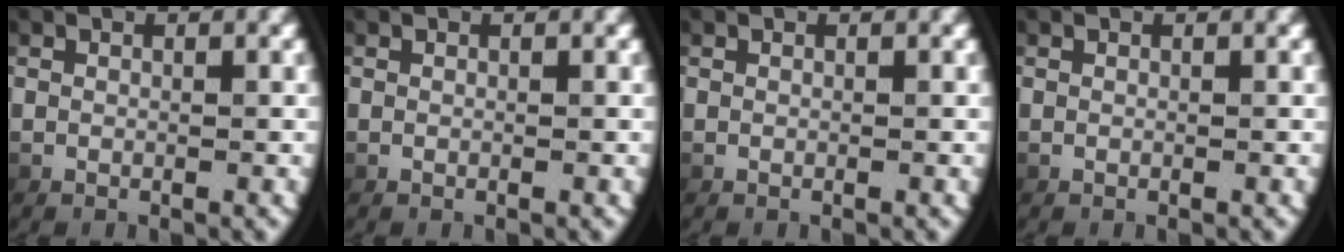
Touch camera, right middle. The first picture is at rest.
{"total": 0.0}
{"total": 0.0}
{"total": 0.0}